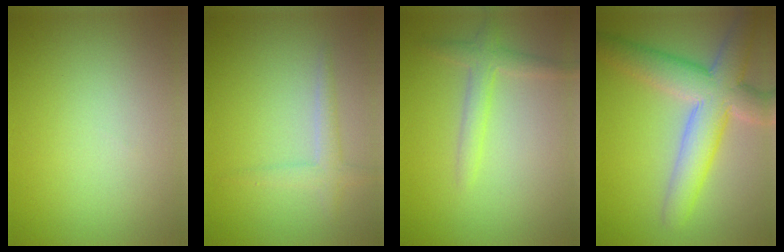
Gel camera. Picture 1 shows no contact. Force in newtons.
{"total": 1.9, "press": 1.9, "slide": 0.1}
{"total": 2.2, "press": 2.2, "slide": 0.1}
{"total": 7.9, "press": 7.9, "slide": 0.6}